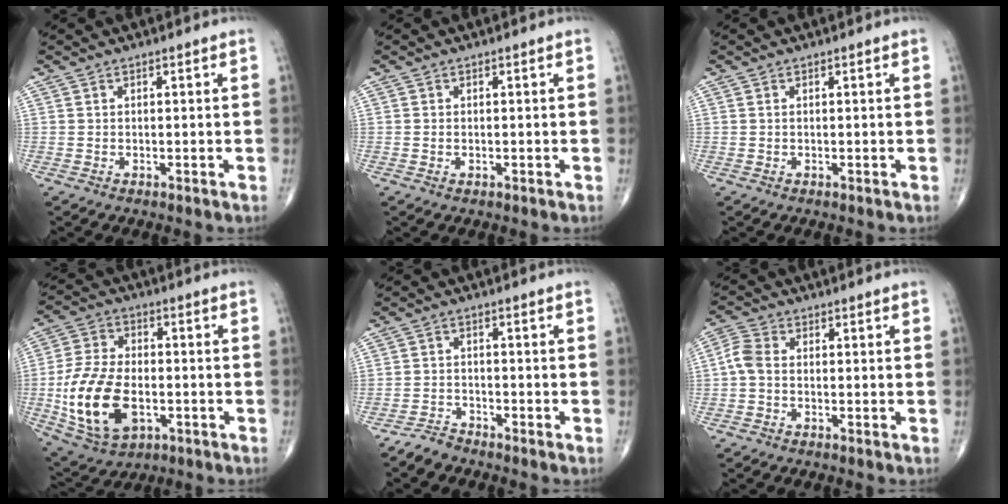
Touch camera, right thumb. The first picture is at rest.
{"total": 0.5, "force": [-0.1, 0.4, 0.4], "torque": [-0.013, 0.003, 0.000]}
{"total": 0.0}
{"total": 17.1, "force": [-3.6, 10.3, 13.2], "torque": [-0.252, 0.006, -0.057]}
{"total": 2.8, "force": [-2.7, 0.8, 0.1], "torque": [-0.002, 0.002, -0.055]}
{"total": 3.9, "force": [-0.4, 2.7, 2.8], "torque": [-0.065, 0.010, -0.020]}